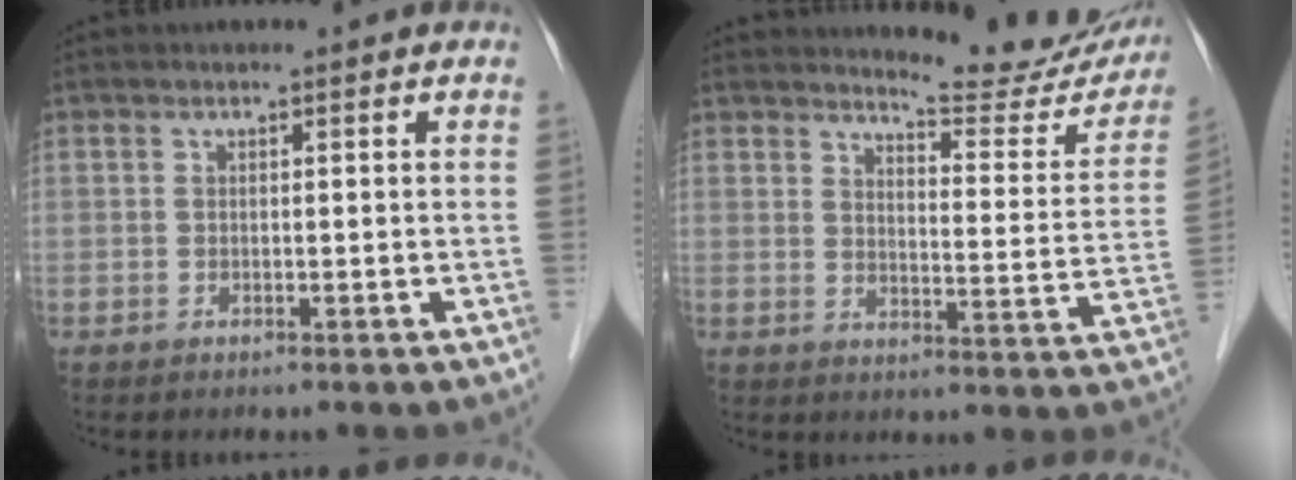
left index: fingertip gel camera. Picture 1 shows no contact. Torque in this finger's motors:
{"motor_torque": [0.14, -0.05, 0.26, 0.04]}